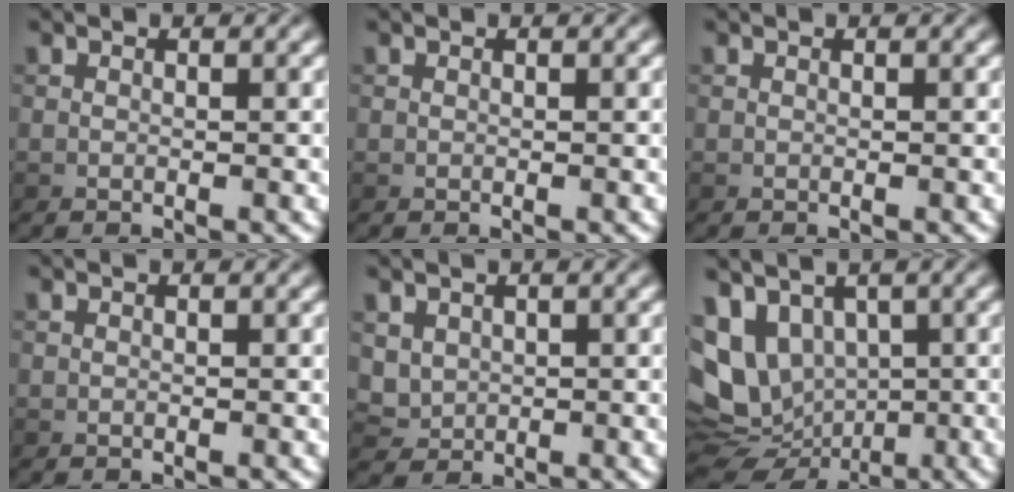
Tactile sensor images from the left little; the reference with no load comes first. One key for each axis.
{"total": 0.0}
{"total": 0.0}
{"total": 0.0}
{"total": 2.0, "fx": 0.8, "fy": 1.7, "fz": 0.7, "tx": -0.019, "ty": -0.007, "tz": 0.022}
{"total": 9.4, "fx": 1.0, "fy": 7.2, "fz": 5.9, "tx": -0.119, "ty": -0.017, "tz": 0.038}